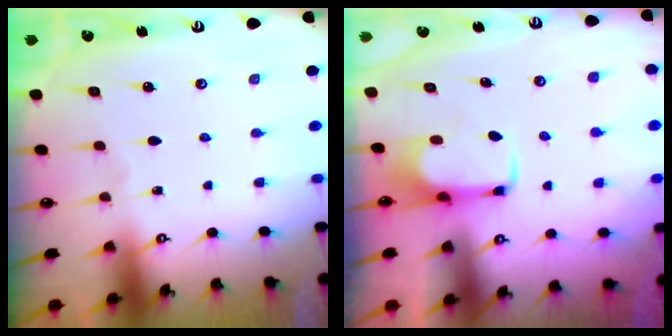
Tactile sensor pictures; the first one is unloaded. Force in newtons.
{"total": 2.1, "press": 2.1, "slide": 0.4}